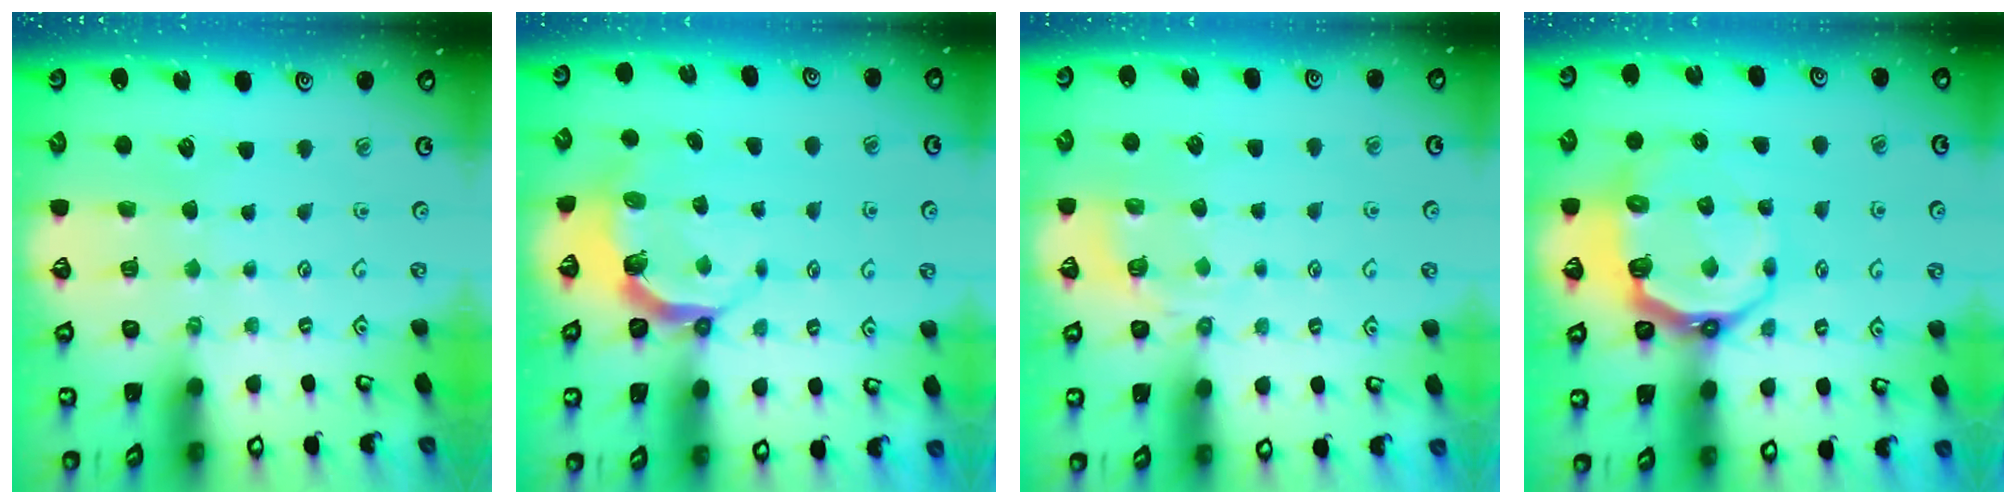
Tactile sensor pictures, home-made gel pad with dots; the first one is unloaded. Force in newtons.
{"total": 5.2, "press": 4.0, "slide": 3.4}
{"total": 4.3, "press": 3.8, "slide": 2.0}
{"total": 9.6, "press": 8.5, "slide": 4.4}